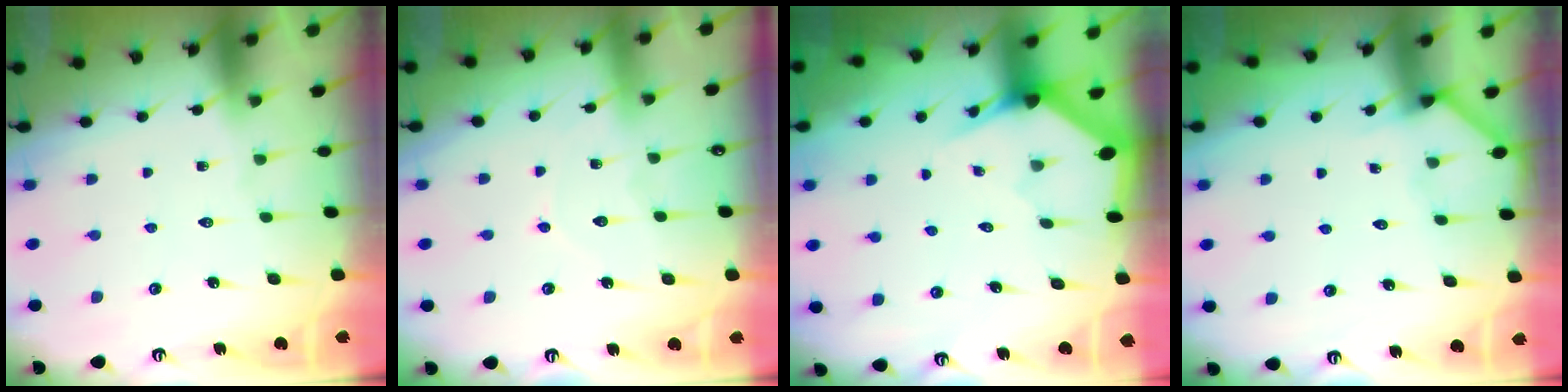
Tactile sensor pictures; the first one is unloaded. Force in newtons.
{"total": 5.1, "press": 5.1, "slide": 0.5}
{"total": 2.9, "press": 2.9, "slide": 0.1}
{"total": 3.0, "press": 3.0, "slide": 0.2}